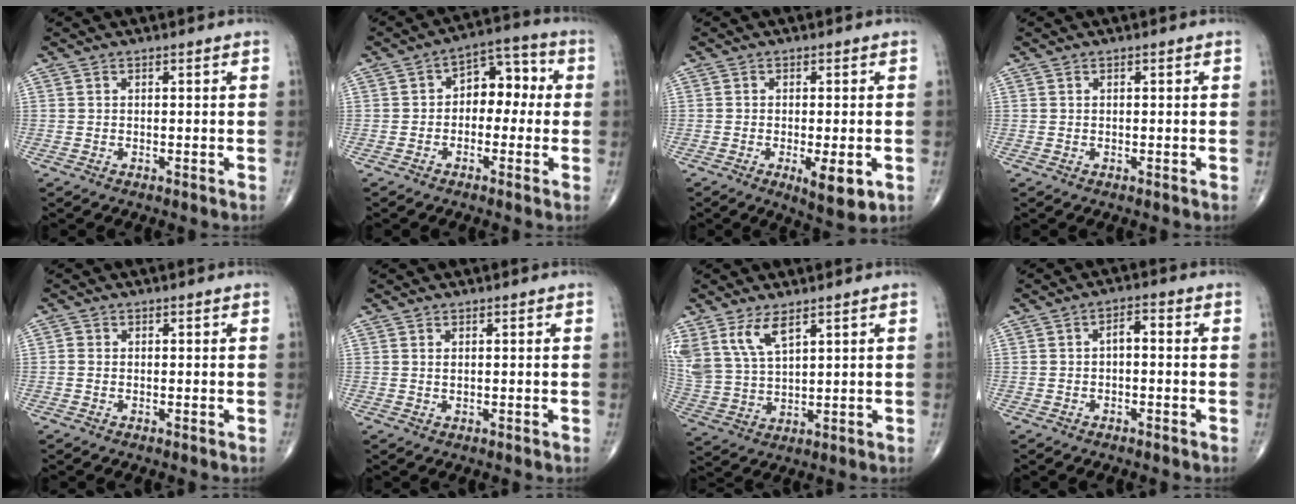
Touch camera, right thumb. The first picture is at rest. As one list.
[{"total": 8.3, "force": [0.0, 5.6, 6.1], "torque": [-0.048, 0.037, -0.015]}, {"total": 6.7, "force": [-2.1, 2.1, 6.0], "torque": [-0.088, -0.014, -0.028]}, {"total": 0.0}, {"total": 0.8, "force": [-0.2, 0.7, 0.4], "torque": [-0.003, 0.001, -0.007]}, {"total": 0.7, "force": [0.2, 0.2, 0.6], "torque": [-0.013, 0.000, 0.006]}, {"total": 9.2, "force": [5.5, 4.0, 6.3], "torque": [-0.132, -0.018, 0.122]}, {"total": 2.7, "force": [-0.4, 1.4, 2.3], "torque": [-0.030, 0.017, -0.014]}]